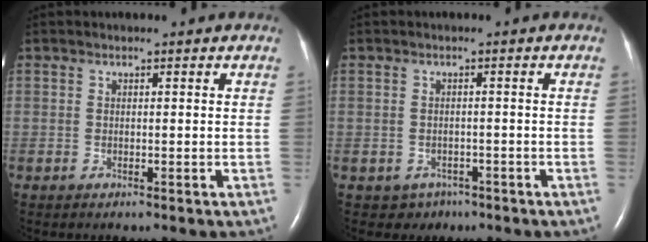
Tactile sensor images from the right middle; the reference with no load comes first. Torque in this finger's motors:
{"motor_torque": [-0.10, -0.18, -0.04, 0.01]}